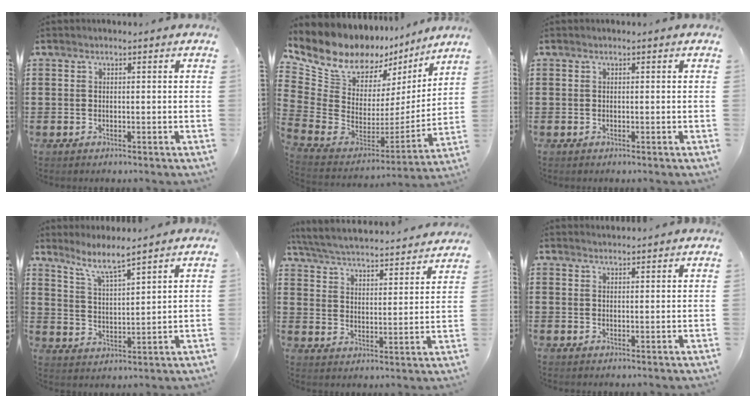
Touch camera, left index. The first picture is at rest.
{"total": 9.3, "force": [8.0, 4.6, 1.4], "torque": [-0.076, -0.077, 0.142]}
{"total": 0.0}
{"total": 5.7, "force": [5.0, 0.0, 2.8], "torque": [-0.071, -0.022, 0.086]}
{"total": 4.5, "force": [4.4, -0.3, 0.9], "torque": [-0.042, -0.035, 0.068]}
{"total": 1.5, "force": [1.5, 0.0, -0.1], "torque": [-0.003, 0.002, 0.030]}